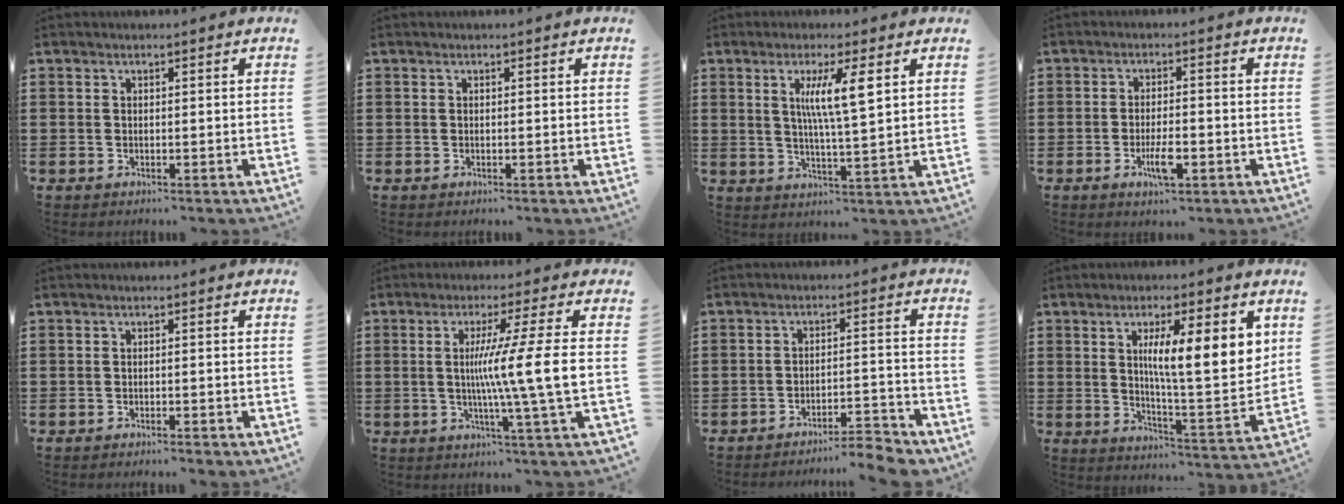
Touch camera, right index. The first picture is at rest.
{"total": 0.0}
{"total": 6.7, "force": [2.2, 0.6, 6.4], "torque": [-0.129, 0.002, 0.031]}
{"total": 4.6, "force": [-1.8, 1.5, 4.0], "torque": [-0.087, -0.003, -0.036]}
{"total": 1.0, "force": [-0.9, 0.0, 0.3], "torque": [-0.009, -0.001, -0.018]}
{"total": 10.0, "force": [-0.3, -1.1, 9.9], "torque": [-0.177, -0.012, -0.012]}
{"total": 4.9, "force": [-4.6, 0.0, 1.7], "torque": [-0.030, -0.008, -0.093]}
{"total": 10.8, "force": [3.6, 2.5, 9.9], "torque": [-0.162, -0.010, 0.052]}